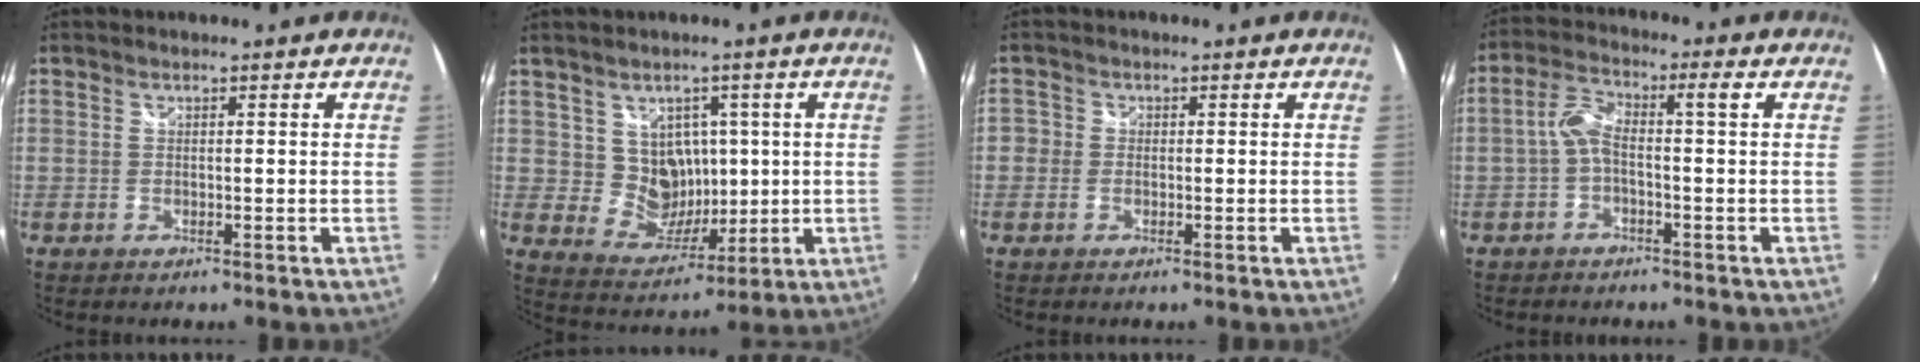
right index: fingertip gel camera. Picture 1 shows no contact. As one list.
[{"total": 8.1, "force": [1.8, 7.4, 2.7], "torque": [-0.048, 0.002, 0.046]}, {"total": 2.4, "force": [-0.8, 2.1, 0.7], "torque": [-0.013, 0.000, -0.022]}, {"total": 4.6, "force": [-1.0, 0.8, 4.4], "torque": [-0.094, 0.012, -0.021]}]